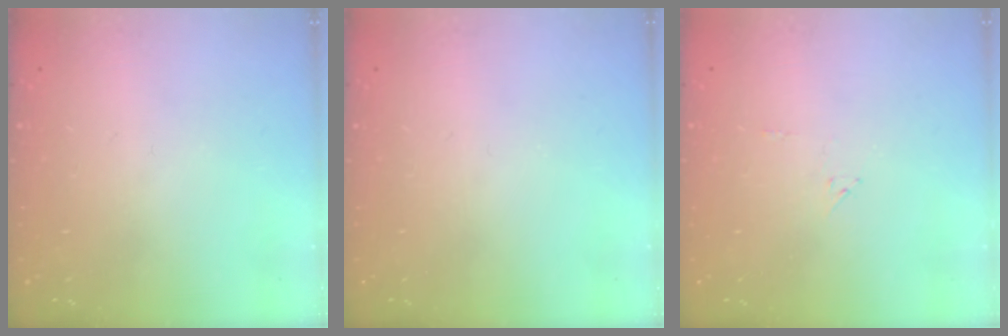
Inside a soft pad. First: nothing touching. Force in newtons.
{"total": 0.0}
{"total": 4.7, "press": 4.7, "slide": 0.2}